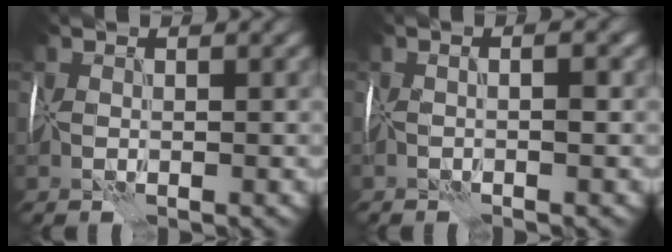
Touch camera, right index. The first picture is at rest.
{"total": 1.2, "force": [-0.4, -0.1, 1.1], "torque": [-0.014, 0.000, -0.010]}